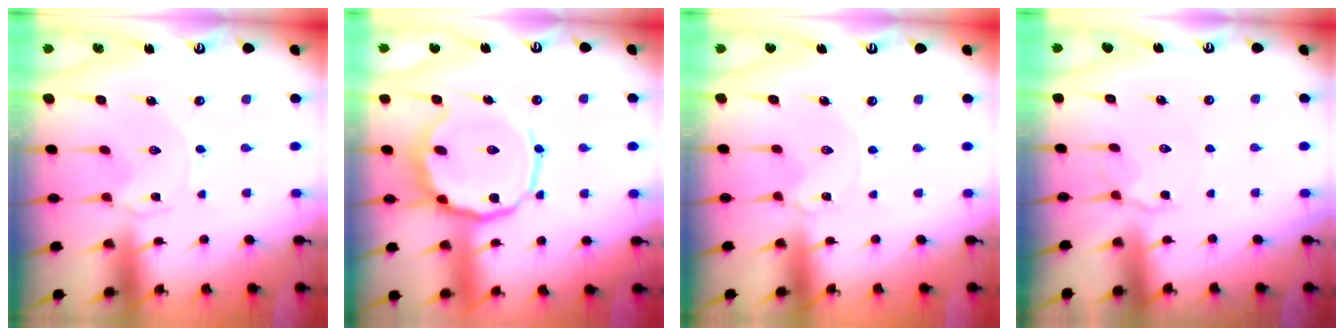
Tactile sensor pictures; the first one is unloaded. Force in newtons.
{"total": 14.2, "press": 14.0, "slide": 2.0}
{"total": 0.5, "press": 0.5, "slide": 0.1}
{"total": 4.1, "press": 4.0, "slide": 1.0}